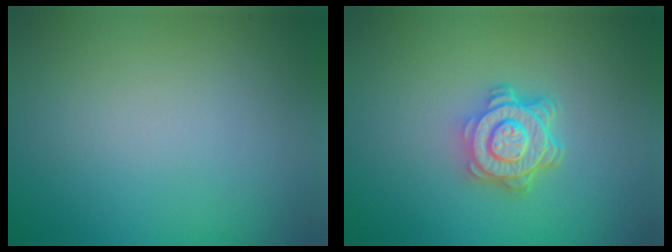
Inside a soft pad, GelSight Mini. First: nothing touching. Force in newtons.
{"total": 4.9, "press": 3.7, "slide": 3.2}